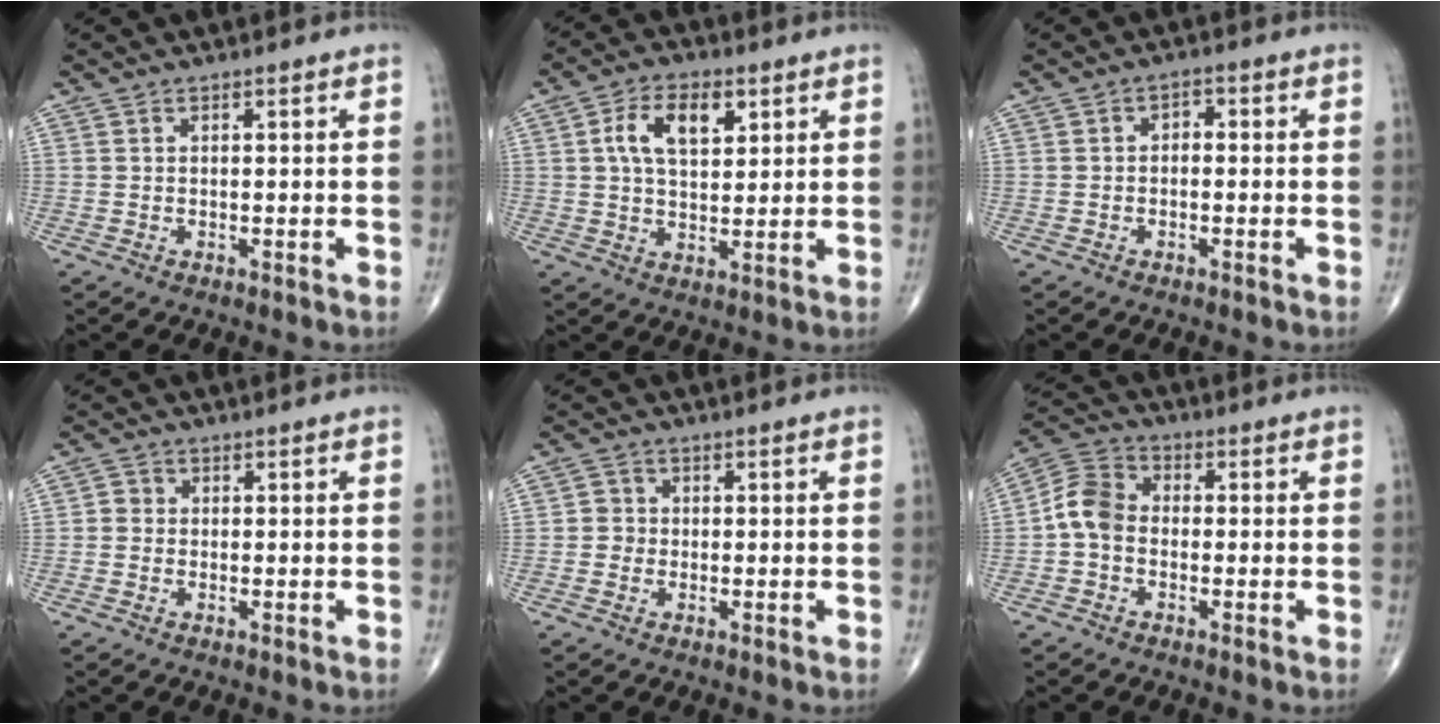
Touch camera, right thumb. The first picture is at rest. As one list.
[{"total": 9.2, "force": [3.1, 5.1, 7.0], "torque": [-0.110, -0.003, 0.053]}, {"total": 1.9, "force": [-0.2, 1.4, 1.3], "torque": [-0.007, 0.010, -0.013]}, {"total": 1.8, "force": [-0.2, 1.6, 0.6], "torque": [0.000, 0.006, -0.008]}, {"total": 2.2, "force": [-0.4, 2.1, 0.5], "torque": [0.006, 0.008, -0.012]}, {"total": 6.9, "force": [-1.1, 5.2, 4.4], "torque": [-0.074, 0.023, -0.039]}]